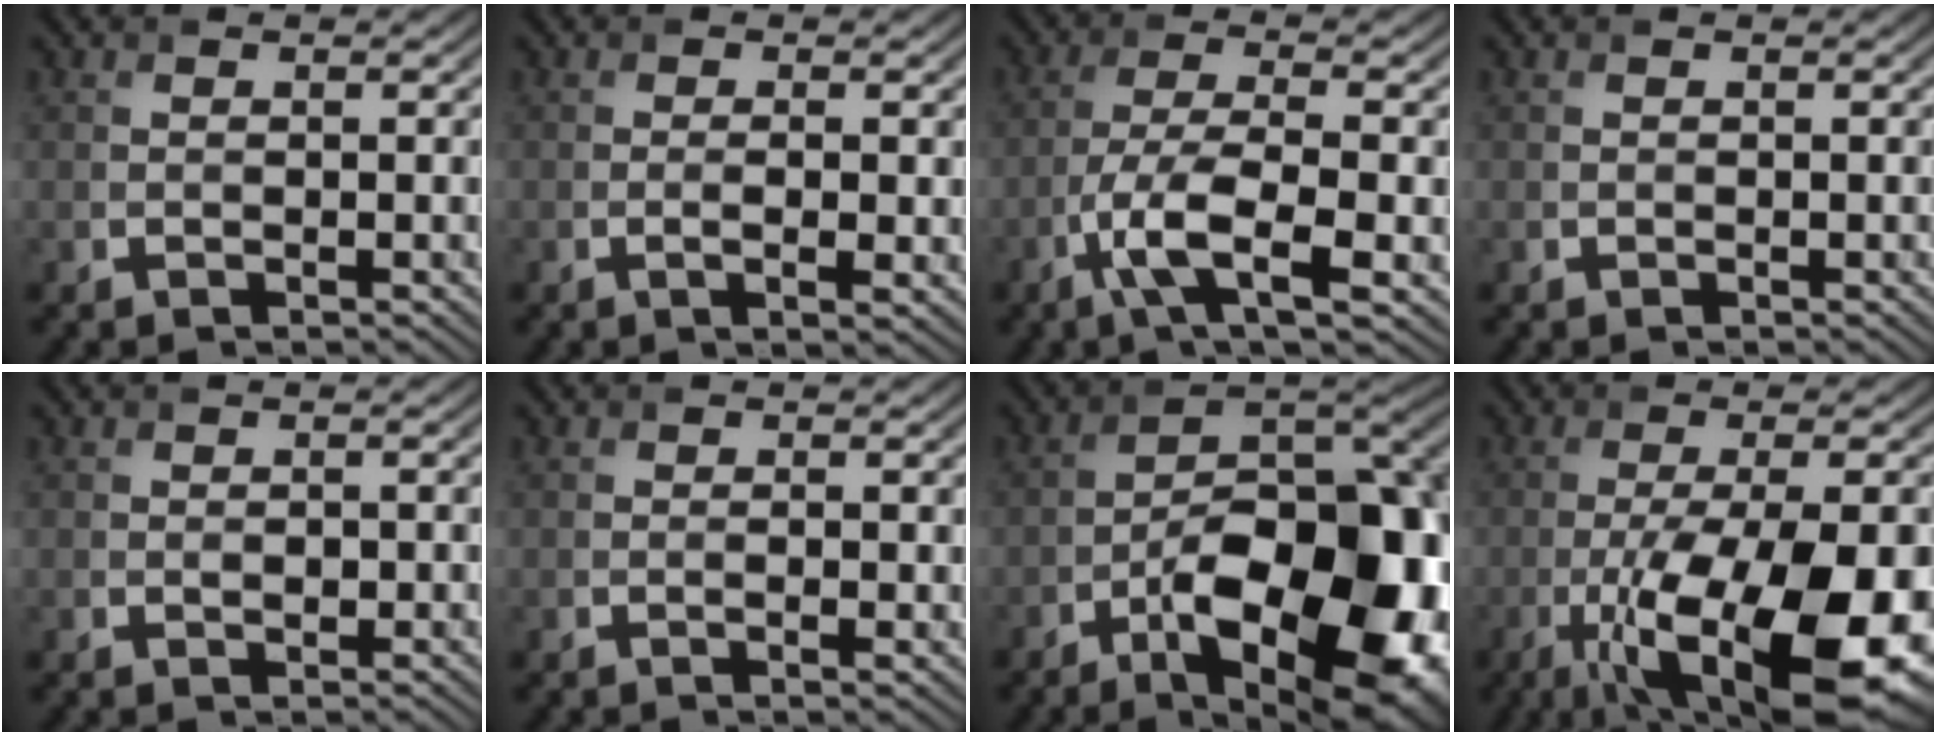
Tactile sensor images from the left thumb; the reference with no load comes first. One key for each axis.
{"total": 2.3, "fx": -0.2, "fy": 0.5, "fz": 2.2, "tx": -0.040, "ty": -0.004, "tz": -0.002}
{"total": 7.8, "fx": -3.3, "fy": 2.2, "fz": 6.8, "tx": -0.139, "ty": 0.002, "tz": -0.069}
{"total": 0.0}
{"total": 1.1, "fx": -0.1, "fy": 0.8, "fz": 0.7, "tx": -0.013, "ty": -0.003, "tz": 0.002}
{"total": 1.1, "fx": 0.0, "fy": 0.2, "fz": 1.1, "tx": -0.020, "ty": -0.002, "tz": 0.000}
{"total": 18.5, "fx": -8.0, "fy": 9.1, "fz": 13.9, "tx": -0.181, "ty": -0.016, "tz": -0.123}
{"total": 15.9, "fx": -6.5, "fy": 5.5, "fz": 13.4, "tx": -0.238, "ty": -0.023, "tz": -0.096}